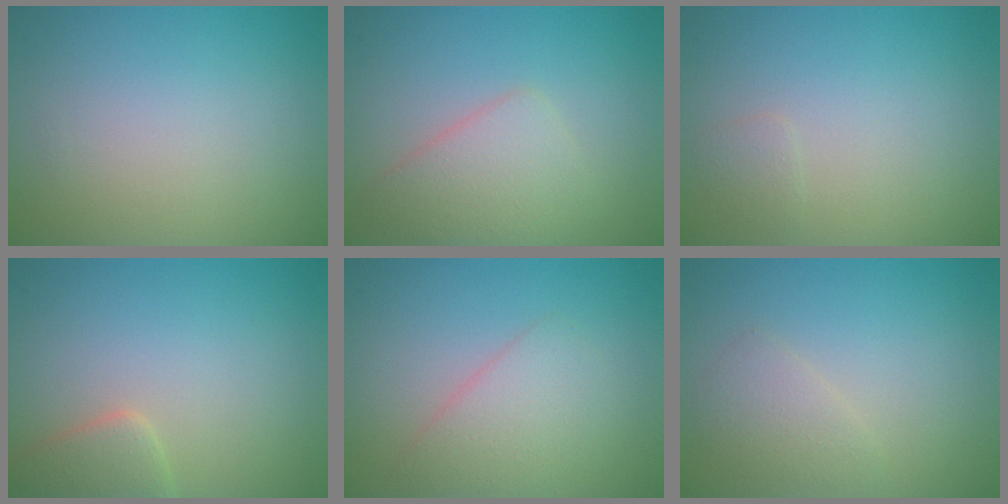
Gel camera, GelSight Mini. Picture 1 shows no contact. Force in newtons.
{"total": 3.3, "press": 3.3, "slide": 0.1}
{"total": 0.8, "press": 0.8, "slide": 0.0}
{"total": 2.5, "press": 2.5, "slide": 0.3}
{"total": 2.8, "press": 2.7, "slide": 0.2}
{"total": 1.7, "press": 1.7, "slide": 0.1}